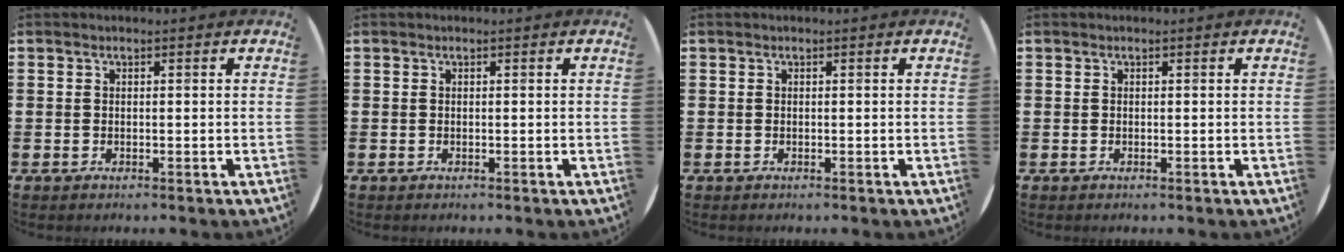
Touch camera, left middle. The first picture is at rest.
{"total": 0.0}
{"total": 0.0}
{"total": 0.0}